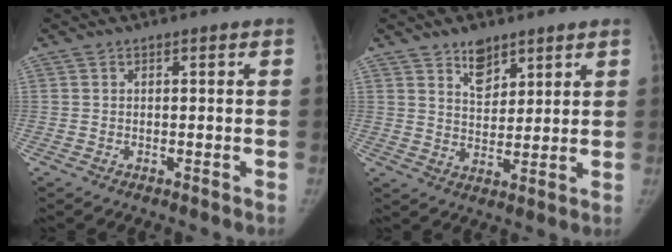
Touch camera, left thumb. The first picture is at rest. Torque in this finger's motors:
{"motor_torque": [0.11, -0.06, 0.93, -0.80, 0.15]}